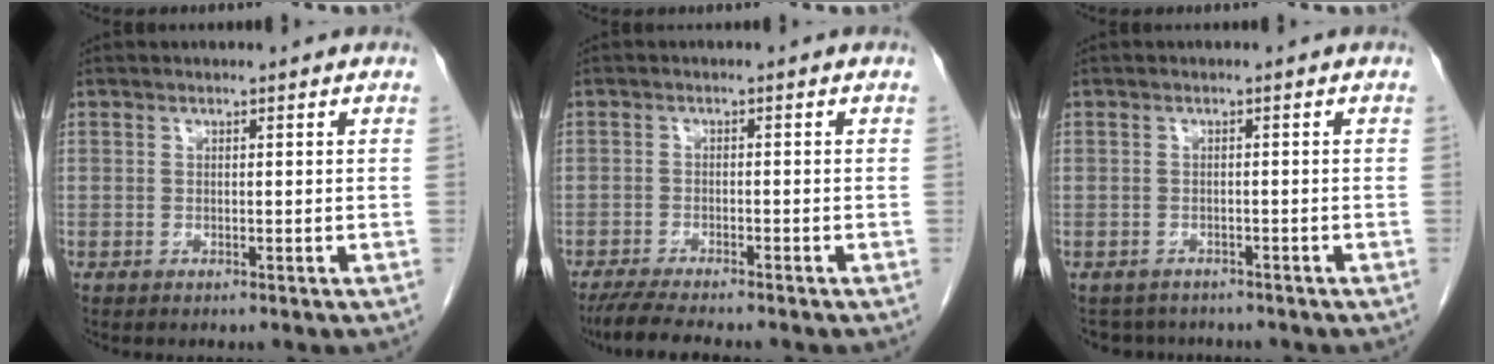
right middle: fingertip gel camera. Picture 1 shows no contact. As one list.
[{"total": 6.1, "force": [-5.2, 0.4, 3.0], "torque": [-0.053, -0.019, -0.088]}, {"total": 4.1, "force": [-3.7, 1.8, 0.0], "torque": [0.002, 0.002, -0.051]}]